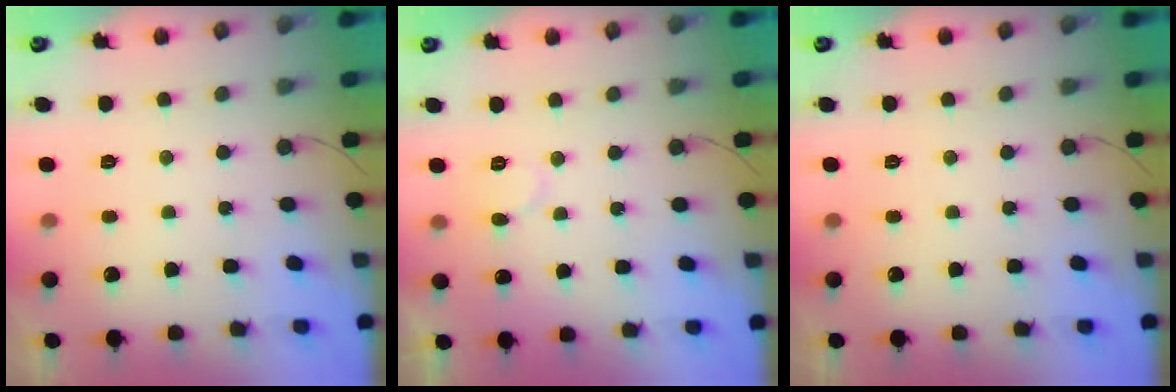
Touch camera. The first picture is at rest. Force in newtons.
{"total": 5.3, "press": 5.3, "slide": 0.6}
{"total": 0.0}